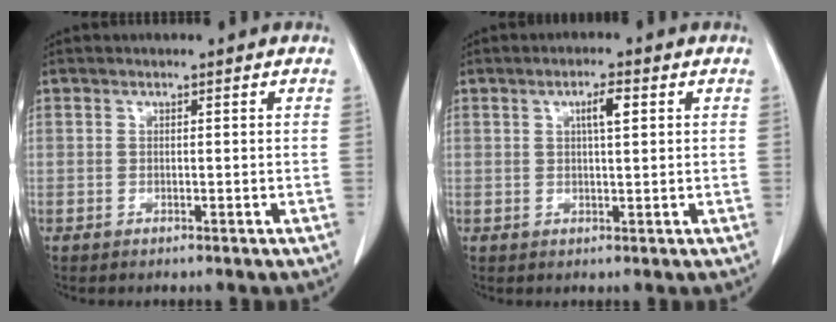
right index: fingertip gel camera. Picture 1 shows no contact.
{"total": 3.3, "force": [1.2, 0.5, 3.0], "torque": [-0.052, 0.002, 0.018]}